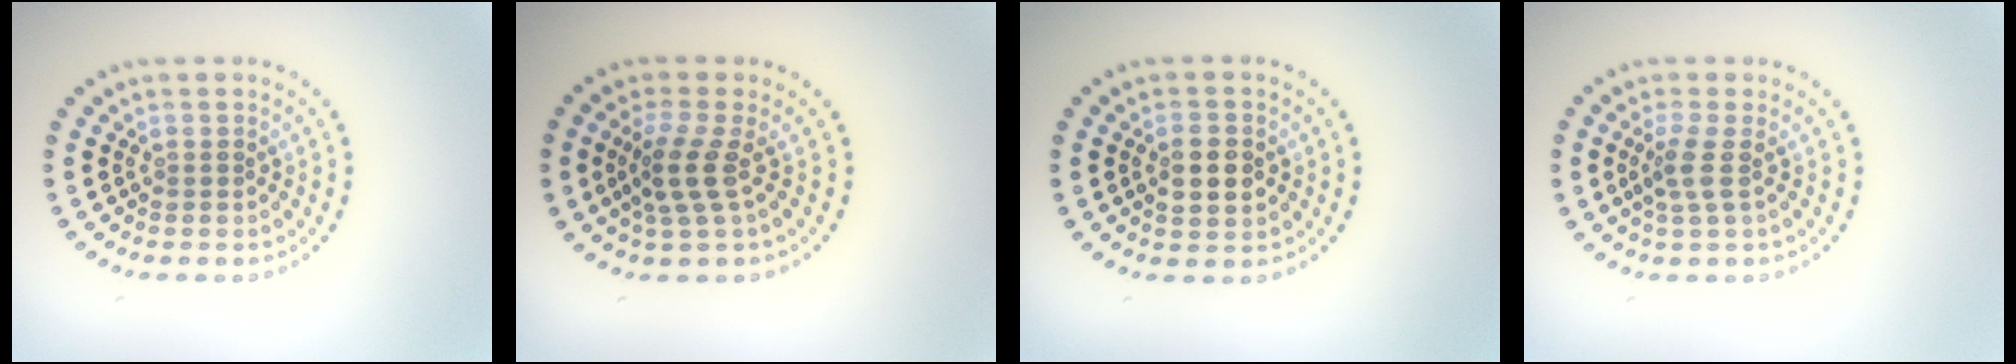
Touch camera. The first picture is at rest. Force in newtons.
{"total": 2.8, "press": 2.3, "slide": 1.6}
{"total": 2.9, "press": 2.9, "slide": 0.2}
{"total": 2.0, "press": 1.5, "slide": 1.3}